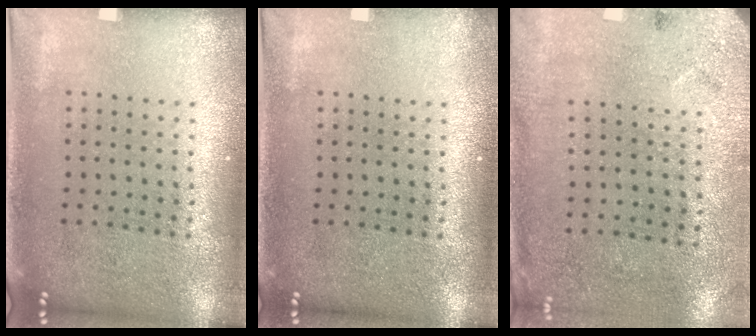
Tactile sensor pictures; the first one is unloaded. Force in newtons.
{"total": 0.5, "press": 0.5, "slide": 0.1}
{"total": 2.7, "press": 2.2, "slide": 1.6}